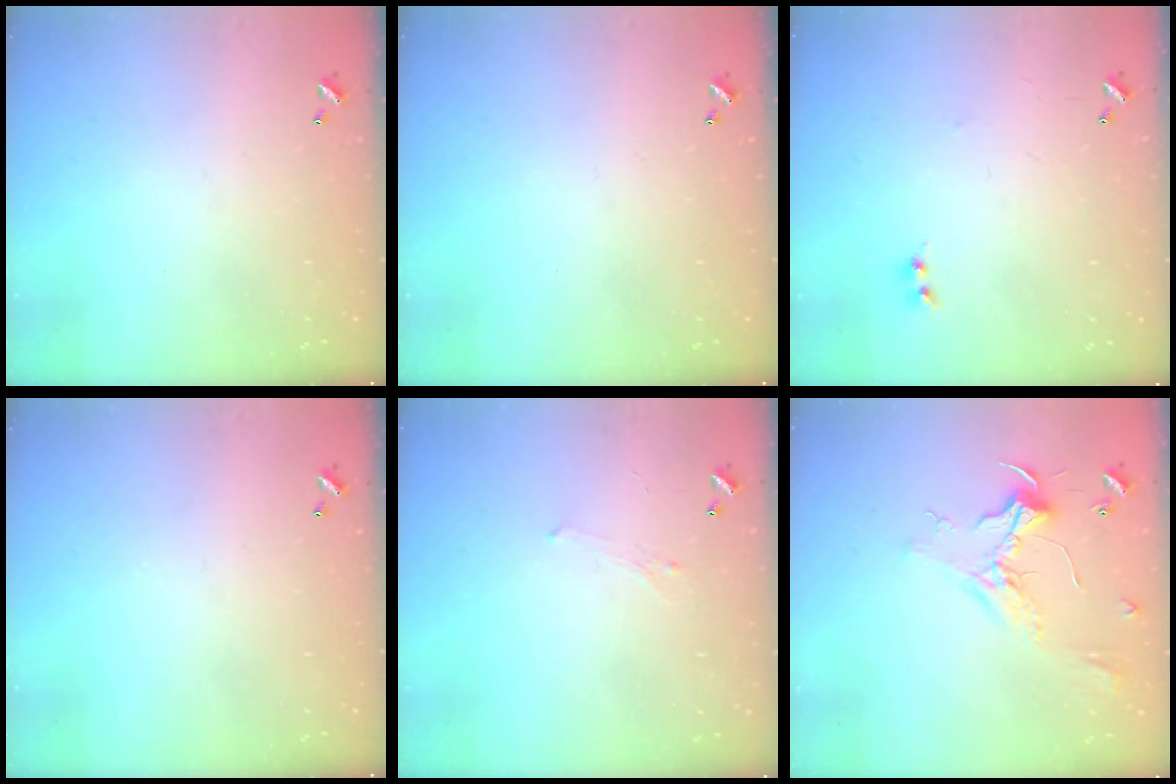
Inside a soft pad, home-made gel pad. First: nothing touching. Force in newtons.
{"total": 0.0}
{"total": 1.6, "press": 1.5, "slide": 0.4}
{"total": 0.0}
{"total": 0.9, "press": 0.7, "slide": 0.6}
{"total": 2.3, "press": 2.2, "slide": 0.8}